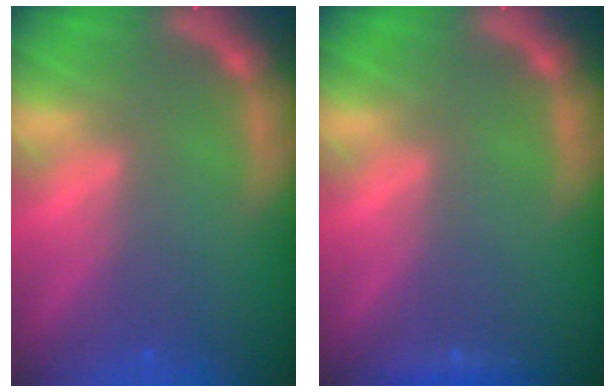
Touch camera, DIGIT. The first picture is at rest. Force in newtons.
{"total": 0.9}